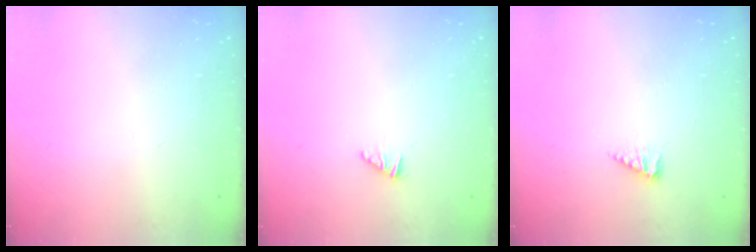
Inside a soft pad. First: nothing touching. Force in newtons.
{"total": 0.8, "press": 0.8, "slide": 0.2}
{"total": 4.3, "press": 4.3, "slide": 0.4}